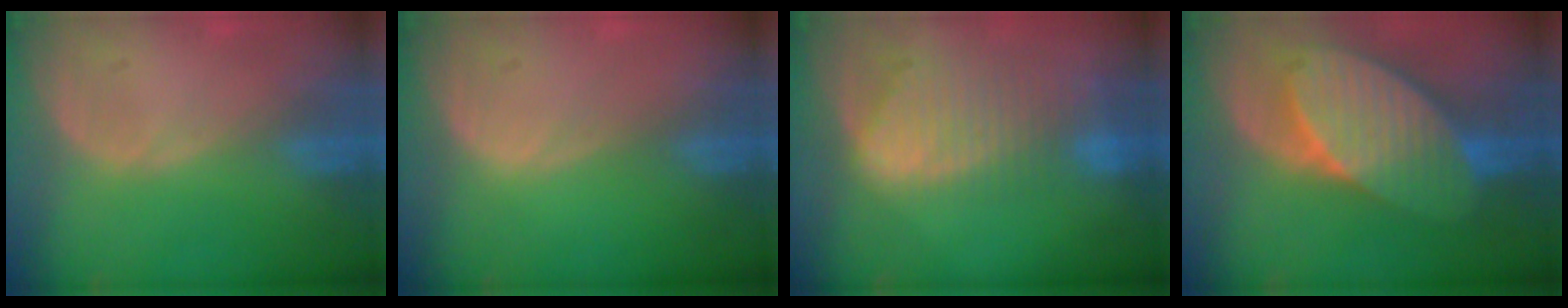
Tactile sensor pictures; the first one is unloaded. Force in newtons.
{"total": 0.0}
{"total": 9.4, "press": 8.2, "slide": 4.7}
{"total": 10.5, "press": 10.5, "slide": 0.6}